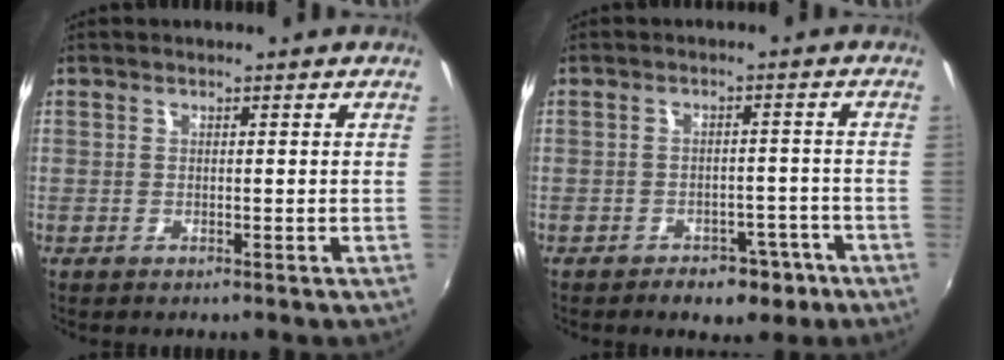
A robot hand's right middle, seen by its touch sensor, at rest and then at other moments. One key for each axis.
{"total": 6.9, "fx": -4.7, "fy": 4.2, "fz": 2.9, "tx": -0.059, "ty": 0.006, "tz": -0.047}